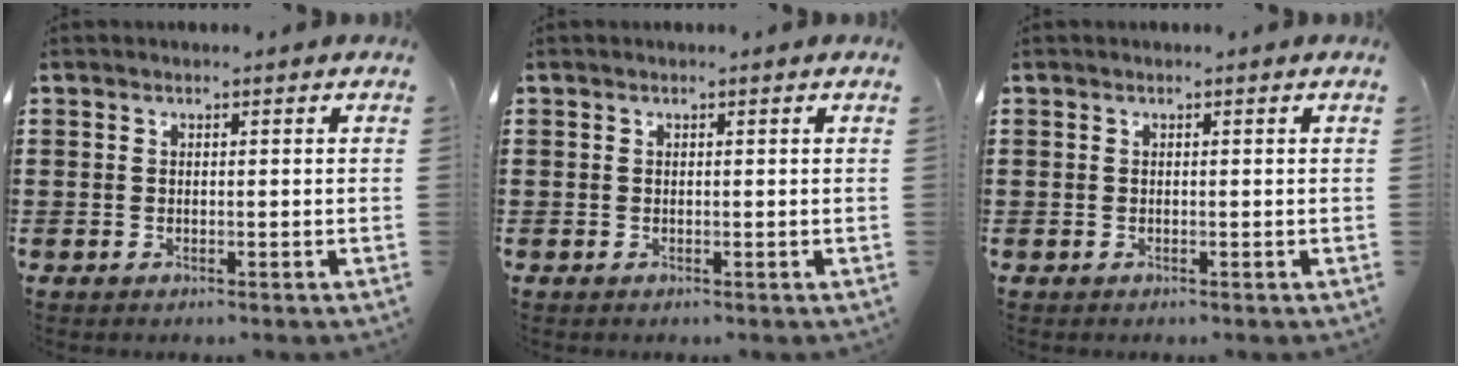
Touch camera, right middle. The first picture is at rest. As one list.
[{"total": 0.0}, {"total": 0.0}]